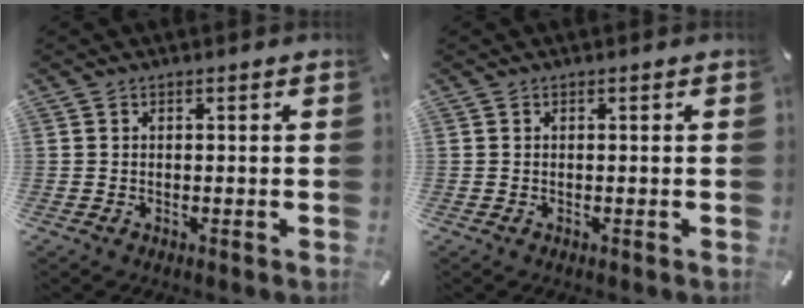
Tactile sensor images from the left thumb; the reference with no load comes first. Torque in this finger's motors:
{"motor_torque": [0.00, 0.00, 0.00, 0.00, 0.00]}